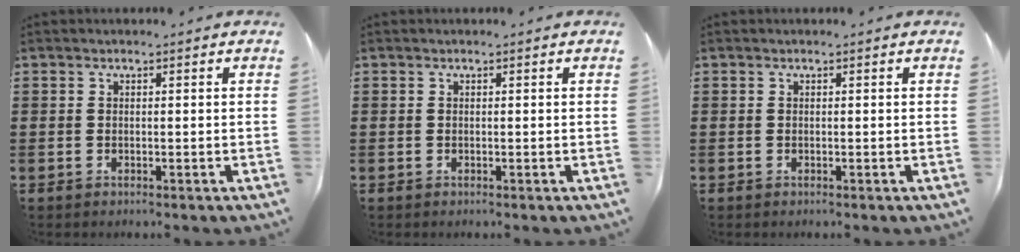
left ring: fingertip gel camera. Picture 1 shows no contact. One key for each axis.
{"total": 0.0}
{"total": 0.0}